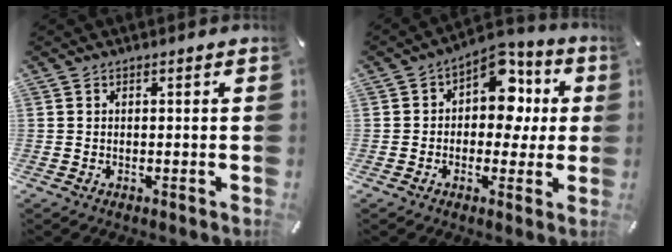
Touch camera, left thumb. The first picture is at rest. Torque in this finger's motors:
{"motor_torque": [1.86, 1.38, 0.26, -0.14, 0.23]}